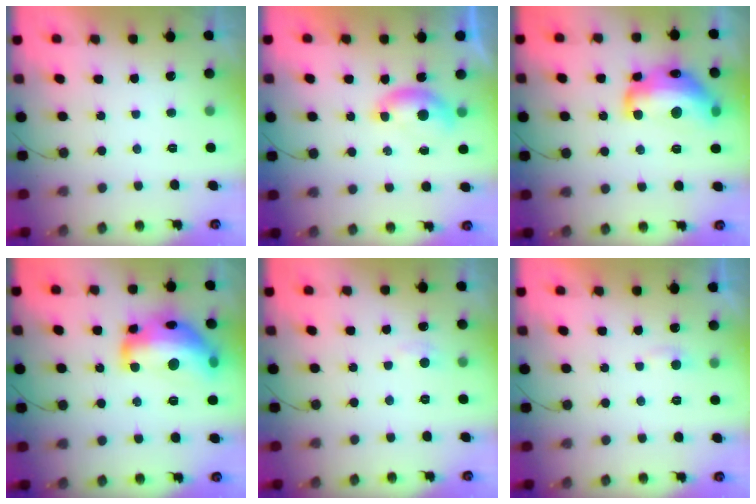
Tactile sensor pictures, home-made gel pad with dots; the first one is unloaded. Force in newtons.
{"total": 5.9, "press": 5.8, "slide": 0.8}
{"total": 17.1, "press": 17.1, "slide": 0.9}
{"total": 21.0, "press": 21.0, "slide": 1.4}
{"total": 2.8, "press": 2.7, "slide": 0.4}
{"total": 3.5, "press": 3.4, "slide": 0.4}